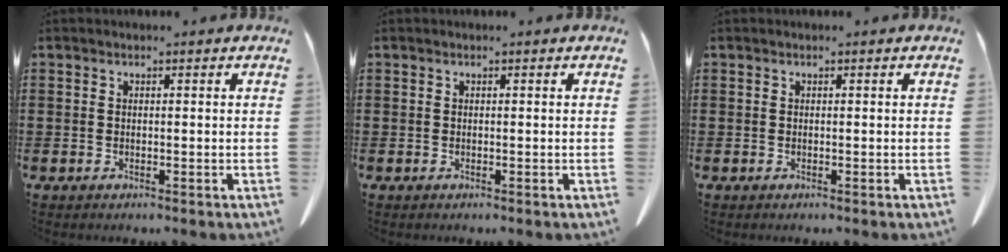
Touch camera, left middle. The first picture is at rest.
{"total": 0.0}
{"total": 0.0}